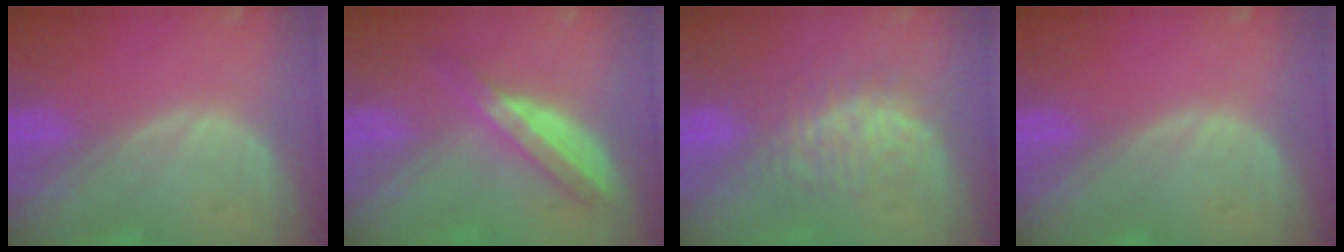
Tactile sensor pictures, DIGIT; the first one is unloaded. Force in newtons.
{"total": 6.3, "press": 5.4, "slide": 3.1}
{"total": 7.5, "press": 7.3, "slide": 1.7}
{"total": 0.0}